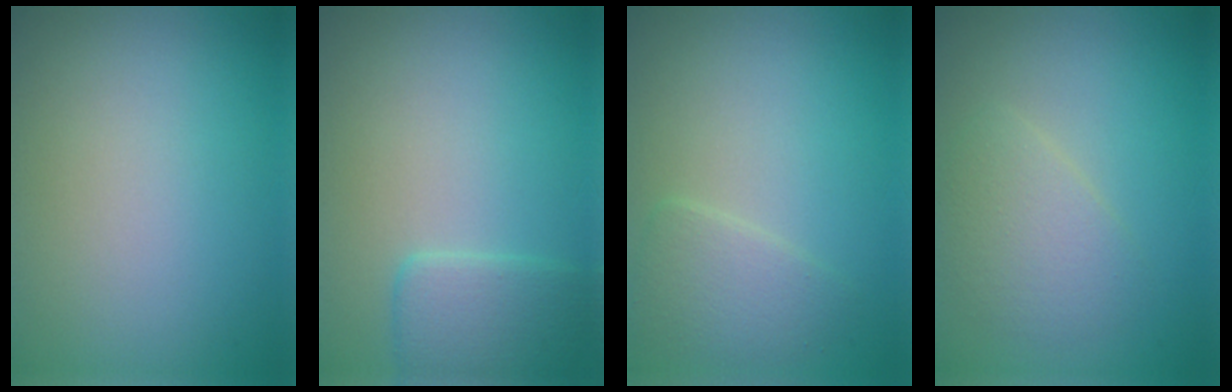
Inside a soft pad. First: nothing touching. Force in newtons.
{"total": 2.9, "press": 2.9, "slide": 0.1}
{"total": 2.4, "press": 2.4, "slide": 0.0}
{"total": 2.8, "press": 2.8, "slide": 0.0}